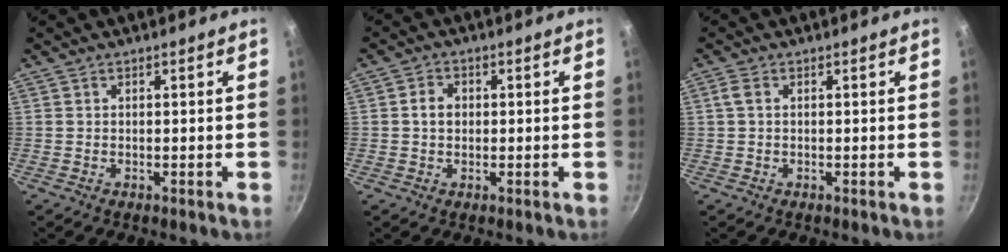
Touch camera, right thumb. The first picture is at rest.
{"total": 3.0, "force": [0.2, 2.4, 1.8], "torque": [-0.019, 0.007, 0.001]}
{"total": 1.8, "force": [0.4, 1.0, 1.4], "torque": [-0.030, 0.004, 0.008]}